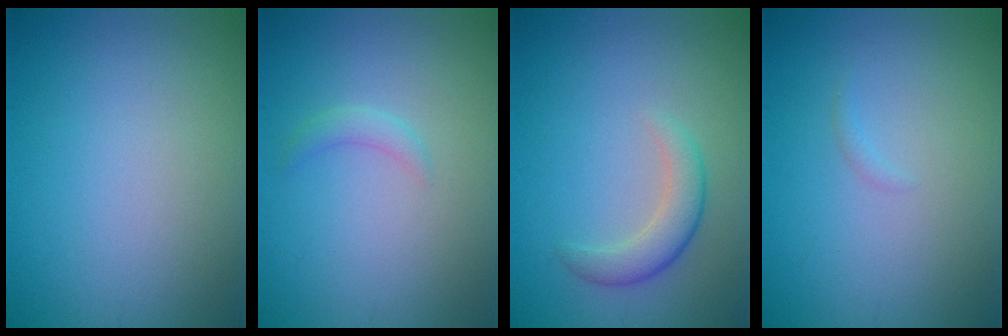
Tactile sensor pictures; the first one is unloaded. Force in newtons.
{"total": 1.1, "press": 1.1, "slide": 0.1}
{"total": 2.7, "press": 2.7, "slide": 0.1}
{"total": 0.5, "press": 0.5, "slide": 0.1}